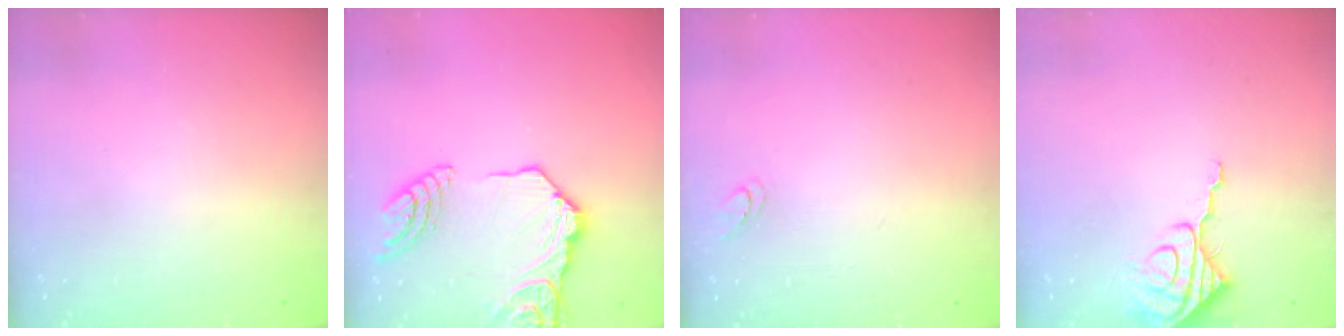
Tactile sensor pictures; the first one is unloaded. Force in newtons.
{"total": 15.8, "press": 15.8, "slide": 0.8}
{"total": 4.2, "press": 4.2, "slide": 0.4}
{"total": 9.4, "press": 9.4, "slide": 0.7}